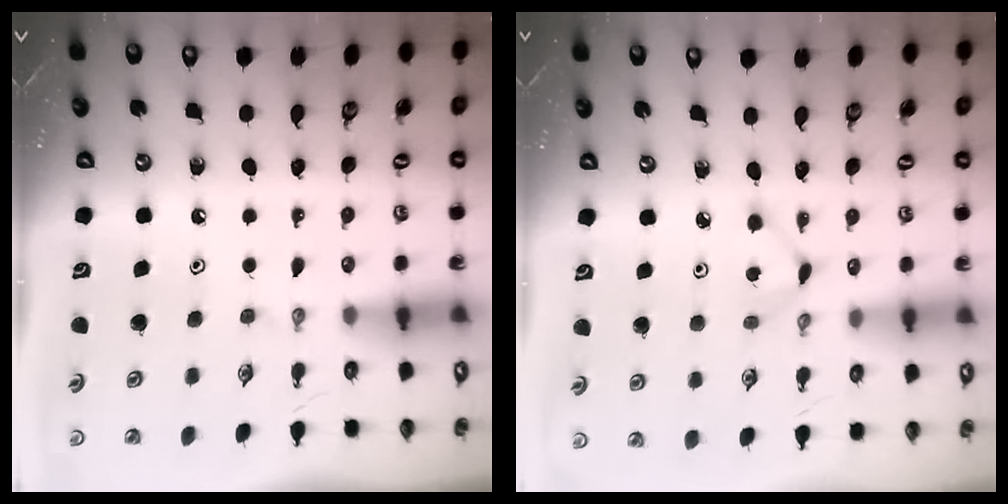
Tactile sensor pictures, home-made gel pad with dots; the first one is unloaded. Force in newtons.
{"total": 2.8, "press": 2.7, "slide": 0.3}